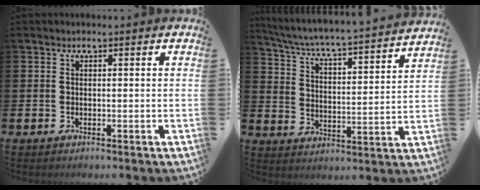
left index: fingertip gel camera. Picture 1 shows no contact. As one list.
[{"total": 5.4, "force": [5.0, 0.2, 1.9], "torque": [-0.065, -0.046, 0.078]}]